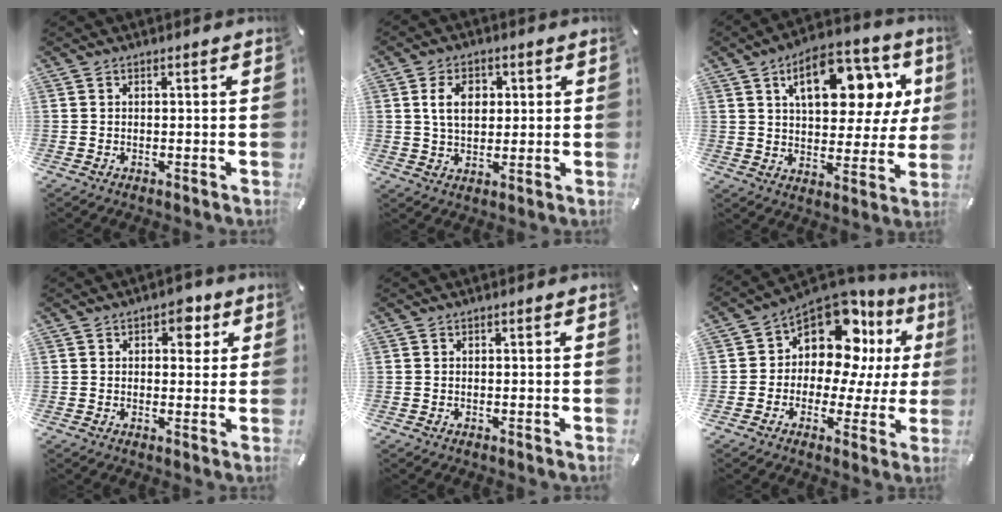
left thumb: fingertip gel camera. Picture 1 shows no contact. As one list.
[{"total": 7.3, "force": [1.6, 5.3, 4.8], "torque": [-0.087, 0.001, 0.022]}, {"total": 17.4, "force": [7.7, 9.5, 12.4], "torque": [-0.181, -0.025, 0.125]}, {"total": 5.1, "force": [2.2, 3.4, 3.1], "torque": [-0.020, -0.007, 0.028]}, {"total": 0.0}, {"total": 12.9, "force": [7.0, 8.1, 7.2], "torque": [-0.118, -0.067, 0.124]}]